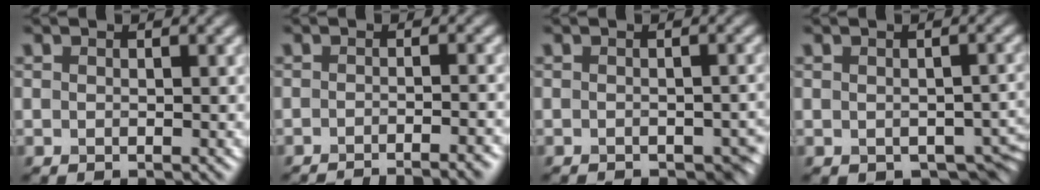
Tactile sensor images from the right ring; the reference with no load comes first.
{"total": 5.8, "force": [-4.8, 1.3, 2.9], "torque": [-0.014, 0.006, -0.058]}
{"total": 3.2, "force": [-2.4, 1.3, 1.8], "torque": [-0.019, -0.009, -0.019]}
{"total": 3.7, "force": [-1.3, 2.3, 2.6], "torque": [-0.030, -0.017, -0.010]}